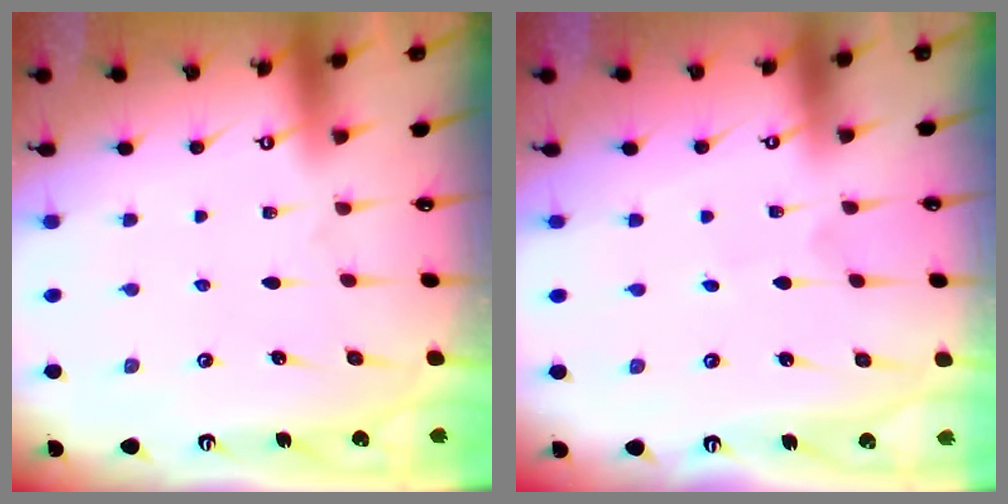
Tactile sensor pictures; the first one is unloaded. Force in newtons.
{"total": 0.6, "press": 0.6, "slide": 0.0}